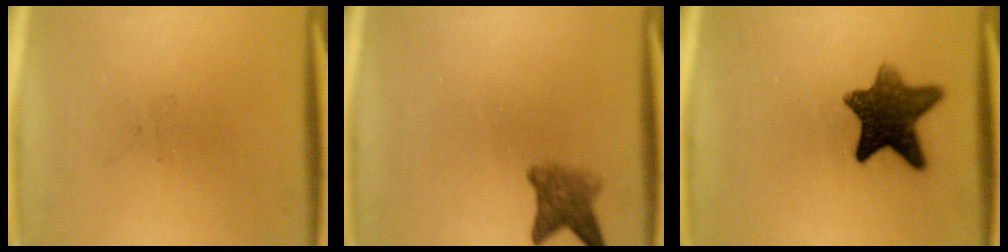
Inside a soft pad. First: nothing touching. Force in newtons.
{"total": 3.8}
{"total": 10.4}